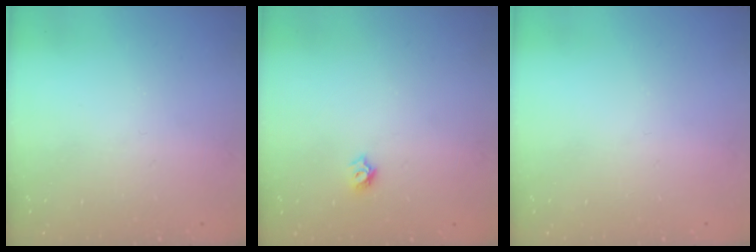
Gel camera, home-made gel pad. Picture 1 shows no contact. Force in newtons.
{"total": 4.8, "press": 4.8, "slide": 0.6}
{"total": 0.0}